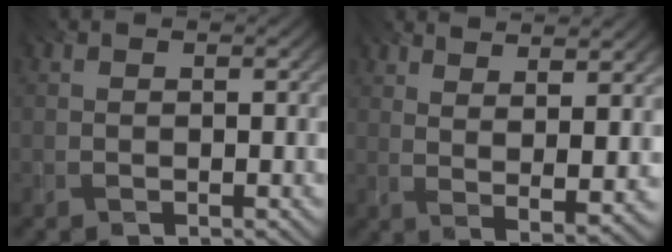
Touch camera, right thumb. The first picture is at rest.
{"total": 9.0, "force": [5.5, 1.8, 6.9], "torque": [-0.109, 0.002, 0.081]}